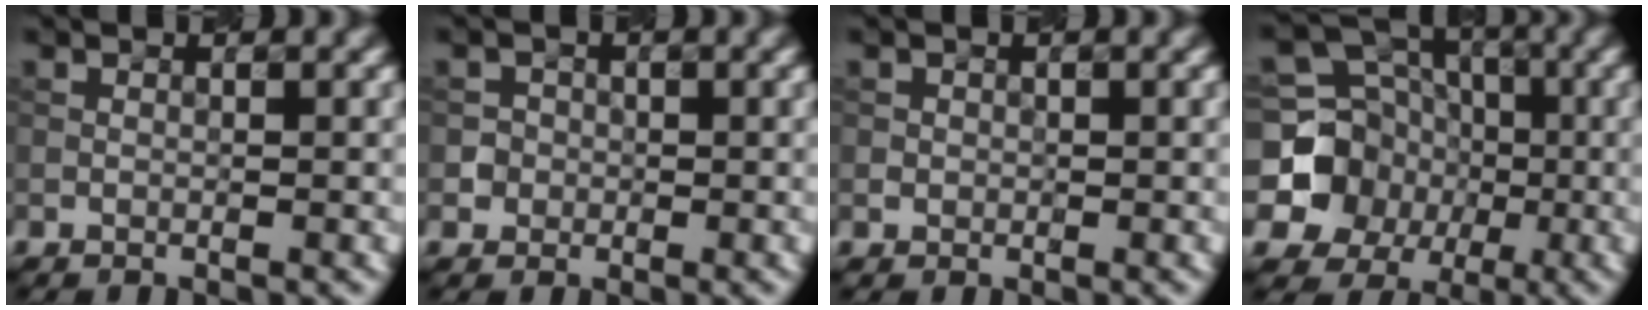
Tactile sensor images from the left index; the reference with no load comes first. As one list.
[{"total": 2.1, "force": [-0.6, 2.0, 0.2], "torque": [0.013, 0.011, -0.010]}, {"total": 0.5, "force": [0.0, 0.5, 0.1], "torque": [0.006, -0.001, 0.002]}, {"total": 11.9, "force": [-1.4, 11.2, 3.8], "torque": [-0.108, 0.014, -0.035]}]